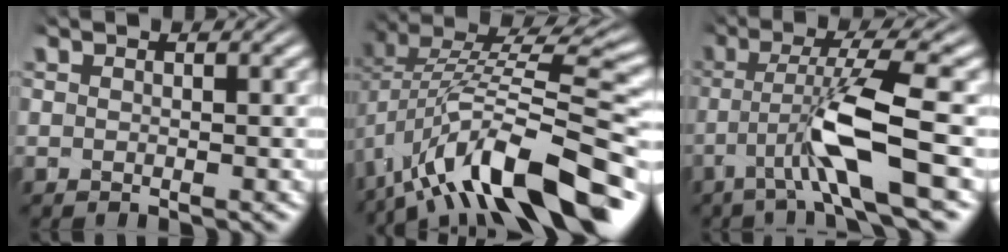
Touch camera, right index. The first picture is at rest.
{"total": 9.9, "force": [-3.2, 4.3, 8.3], "torque": [-0.139, -0.016, -0.034]}
{"total": 5.1, "force": [-0.2, -0.2, 5.0], "torque": [-0.090, 0.004, -0.001]}